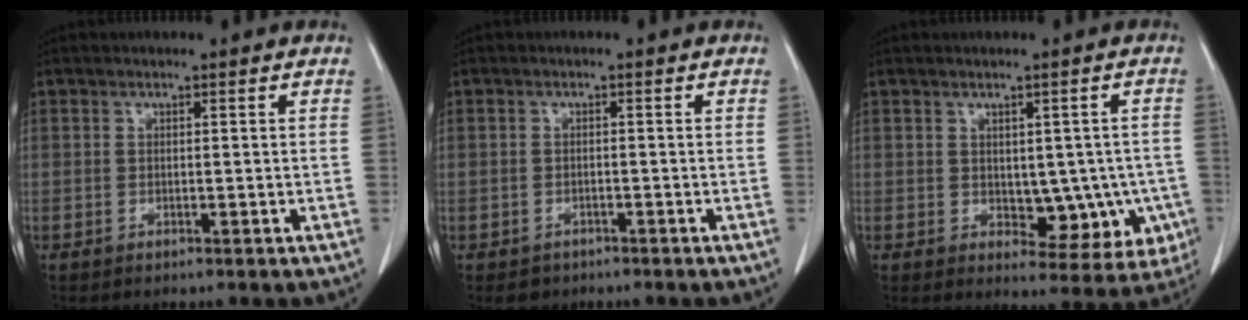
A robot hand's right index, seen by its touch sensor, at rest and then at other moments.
{"total": 2.0, "force": [-1.3, 1.6, 0.1], "torque": [-0.004, 0.005, -0.016]}
{"total": 8.7, "force": [-1.2, 5.0, 7.0], "torque": [-0.063, 0.010, -0.001]}